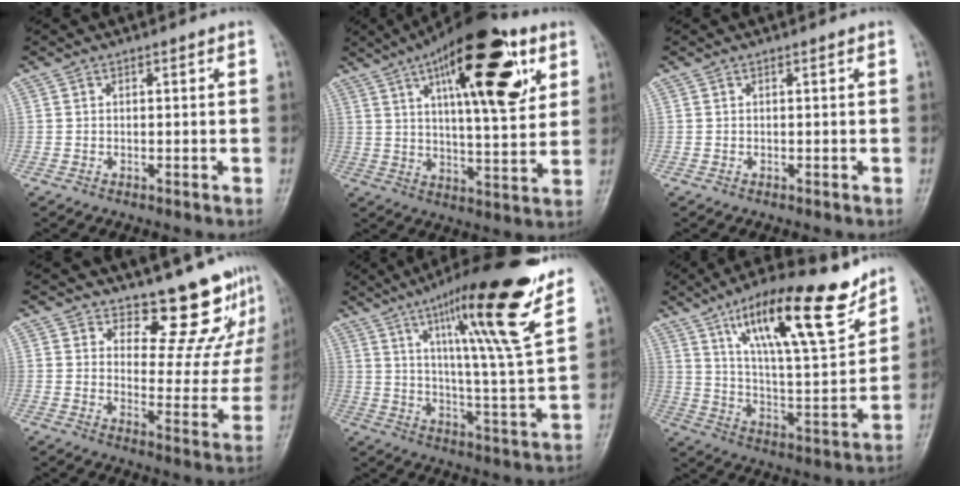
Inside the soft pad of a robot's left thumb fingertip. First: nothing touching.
{"total": 22.0, "force": [9.5, 7.7, 18.3], "torque": [-0.250, -0.022, 0.143]}
{"total": 0.0}
{"total": 12.6, "force": [11.3, 4.5, 3.3], "torque": [0.004, -0.107, 0.143]}
{"total": 20.7, "force": [12.3, 1.6, 16.5], "torque": [-0.235, -0.058, 0.189]}
{"total": 21.3, "force": [13.2, 5.8, 15.7], "torque": [-0.224, -0.058, 0.226]}